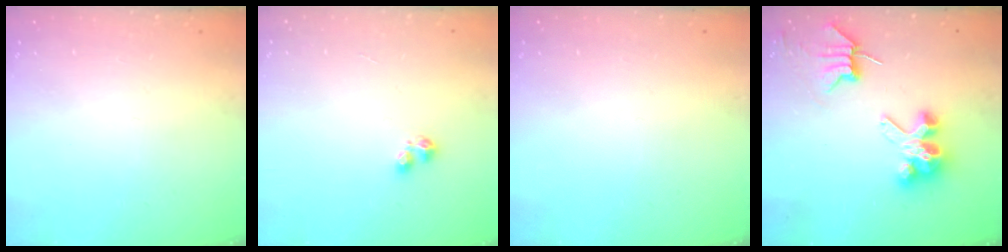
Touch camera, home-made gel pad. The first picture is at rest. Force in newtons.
{"total": 2.8, "press": 2.8, "slide": 0.5}
{"total": 0.0}
{"total": 6.6, "press": 6.6, "slide": 0.7}